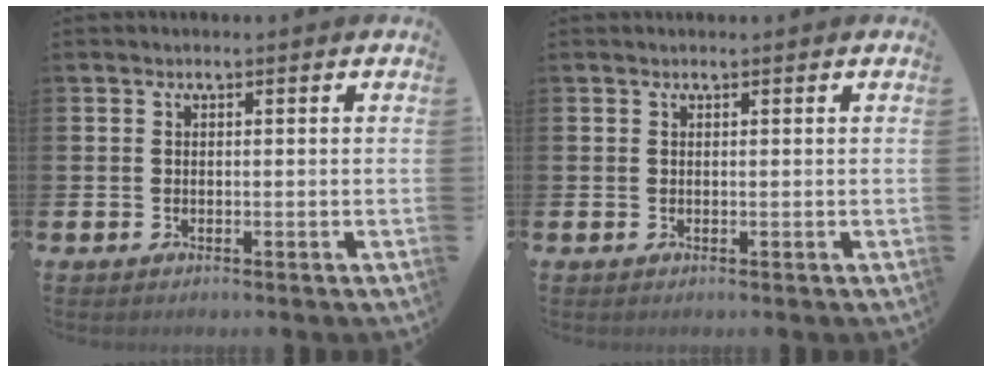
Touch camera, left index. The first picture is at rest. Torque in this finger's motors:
{"motor_torque": [0.66, -1.48, -0.42, 0.03]}